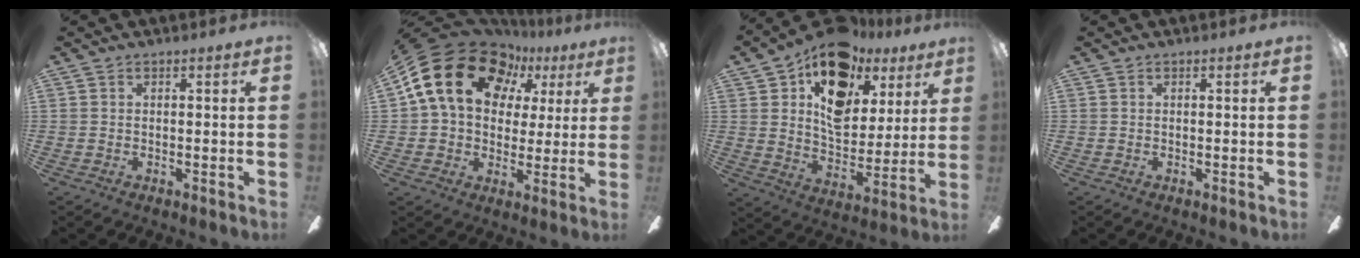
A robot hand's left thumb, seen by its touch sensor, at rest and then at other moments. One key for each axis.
{"total": 19.7, "fx": 8.0, "fy": 14.2, "fz": 11.2, "tx": -0.211, "ty": -0.019, "tz": 0.145}
{"total": 16.7, "fx": 10.4, "fy": 9.8, "fz": 8.5, "tx": -0.144, "ty": -0.057, "tz": 0.188}
{"total": 0.0}